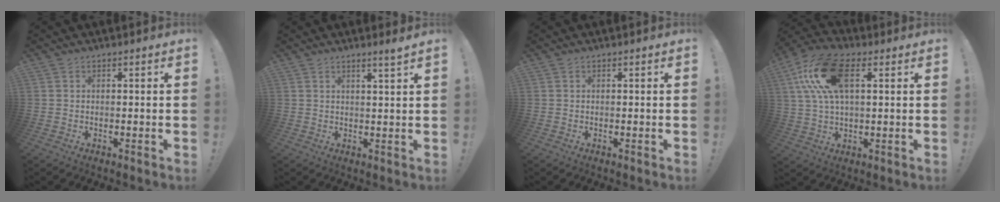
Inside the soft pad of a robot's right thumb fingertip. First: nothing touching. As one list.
[{"total": 2.7, "force": [2.0, -0.4, 1.8], "torque": [-0.022, -0.016, 0.030]}, {"total": 0.0}, {"total": 16.9, "force": [5.4, 8.6, 13.5], "torque": [-0.264, -0.002, 0.094]}]